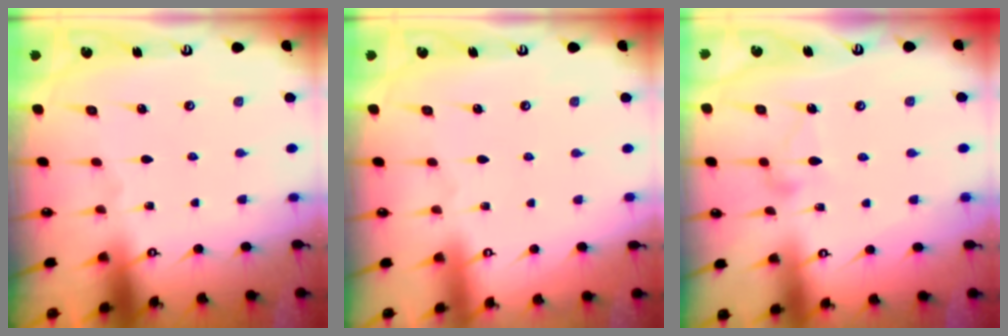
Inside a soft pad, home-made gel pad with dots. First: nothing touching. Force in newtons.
{"total": 3.9, "press": 3.9, "slide": 0.1}
{"total": 8.2, "press": 8.2, "slide": 0.3}